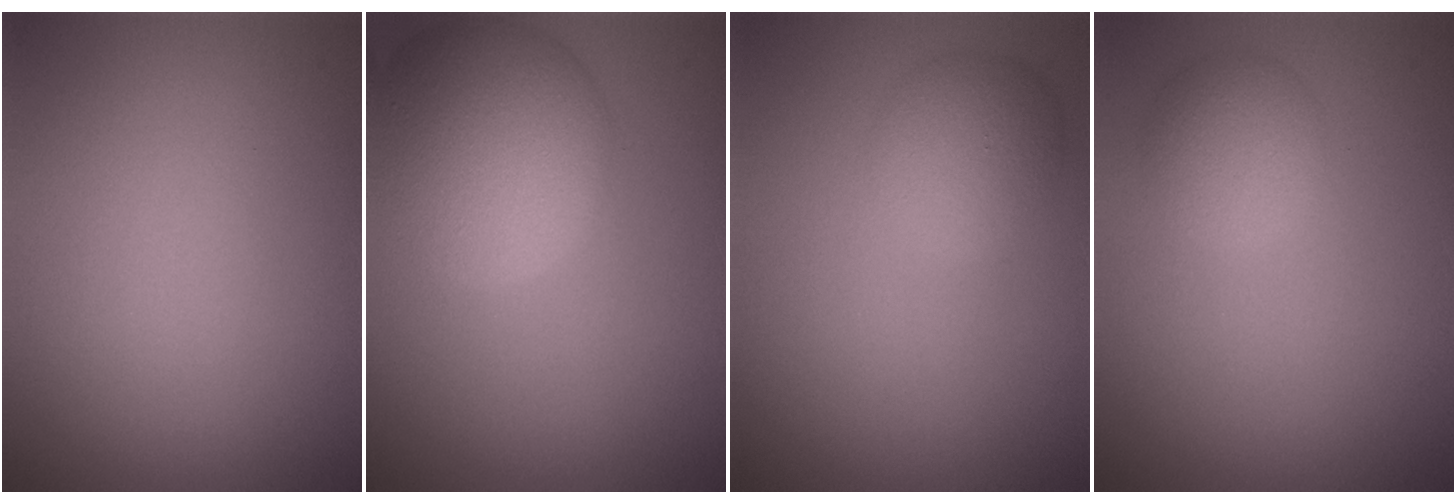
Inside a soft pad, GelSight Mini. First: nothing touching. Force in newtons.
{"total": 8.6, "press": 8.5, "slide": 0.6}
{"total": 3.2, "press": 3.2, "slide": 0.2}
{"total": 2.7, "press": 2.7, "slide": 0.1}